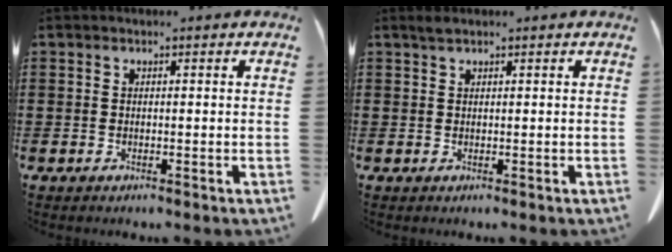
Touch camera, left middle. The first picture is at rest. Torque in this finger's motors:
{"motor_torque": [0.08, 0.03, 0.01, 0.00]}